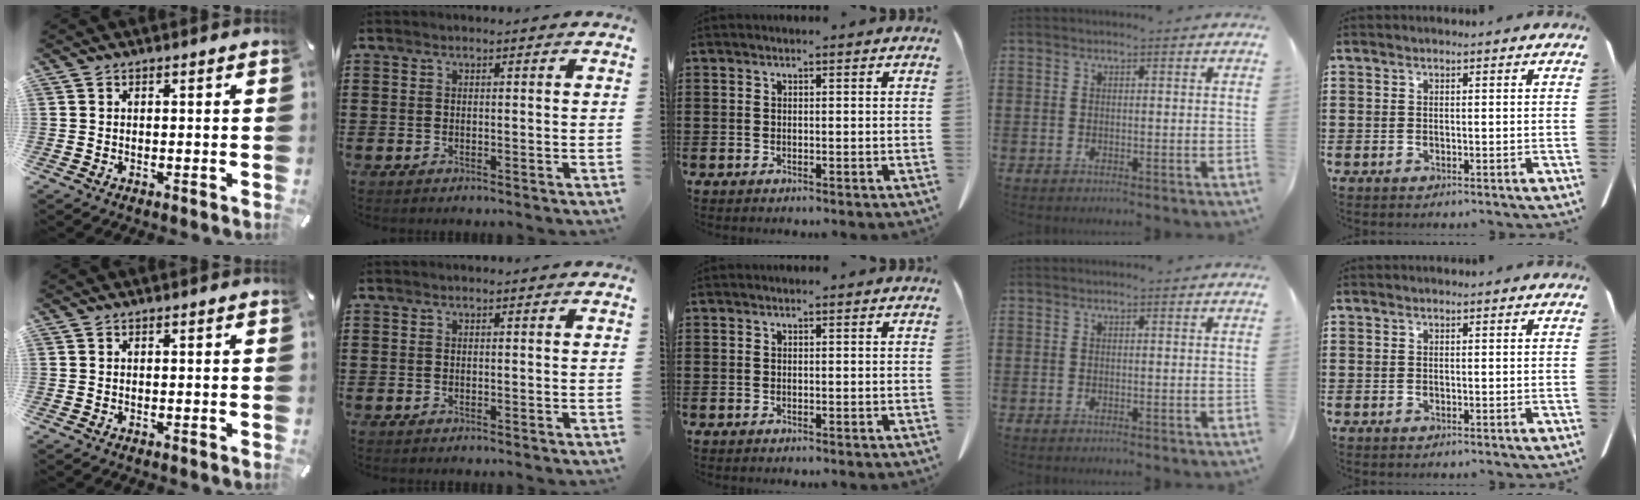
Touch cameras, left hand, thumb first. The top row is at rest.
{}